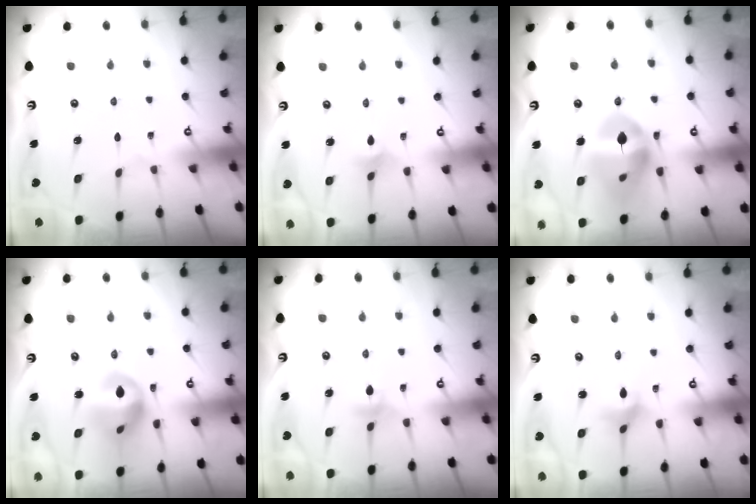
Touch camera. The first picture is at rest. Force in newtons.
{"total": 2.9, "press": 2.9, "slide": 0.6}
{"total": 15.8, "press": 15.7, "slide": 1.7}
{"total": 13.3, "press": 13.2, "slide": 1.5}
{"total": 3.4, "press": 3.3, "slide": 0.8}
{"total": 4.2, "press": 4.1, "slide": 0.6}